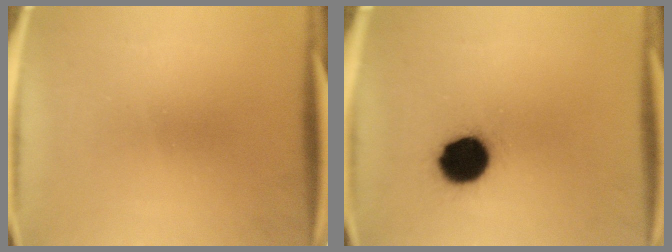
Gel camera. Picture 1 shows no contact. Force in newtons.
{"total": 13.0}